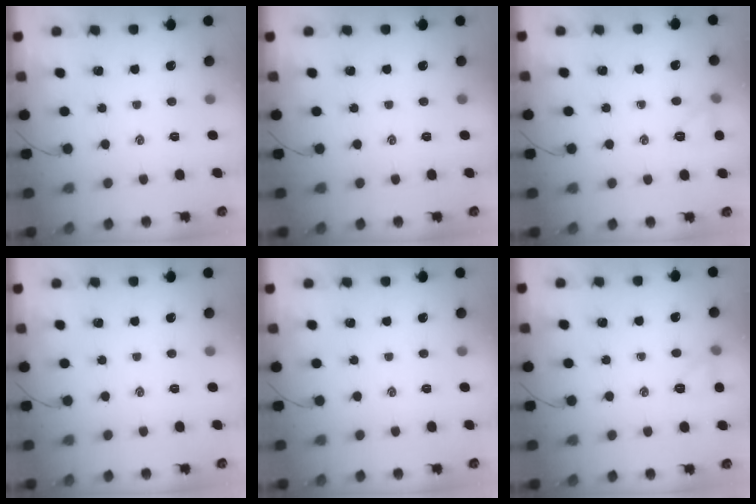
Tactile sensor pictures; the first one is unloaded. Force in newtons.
{"total": 0.0}
{"total": 6.6, "press": 6.4, "slide": 1.2}
{"total": 0.0}
{"total": 0.0}
{"total": 6.6, "press": 6.4, "slide": 1.2}